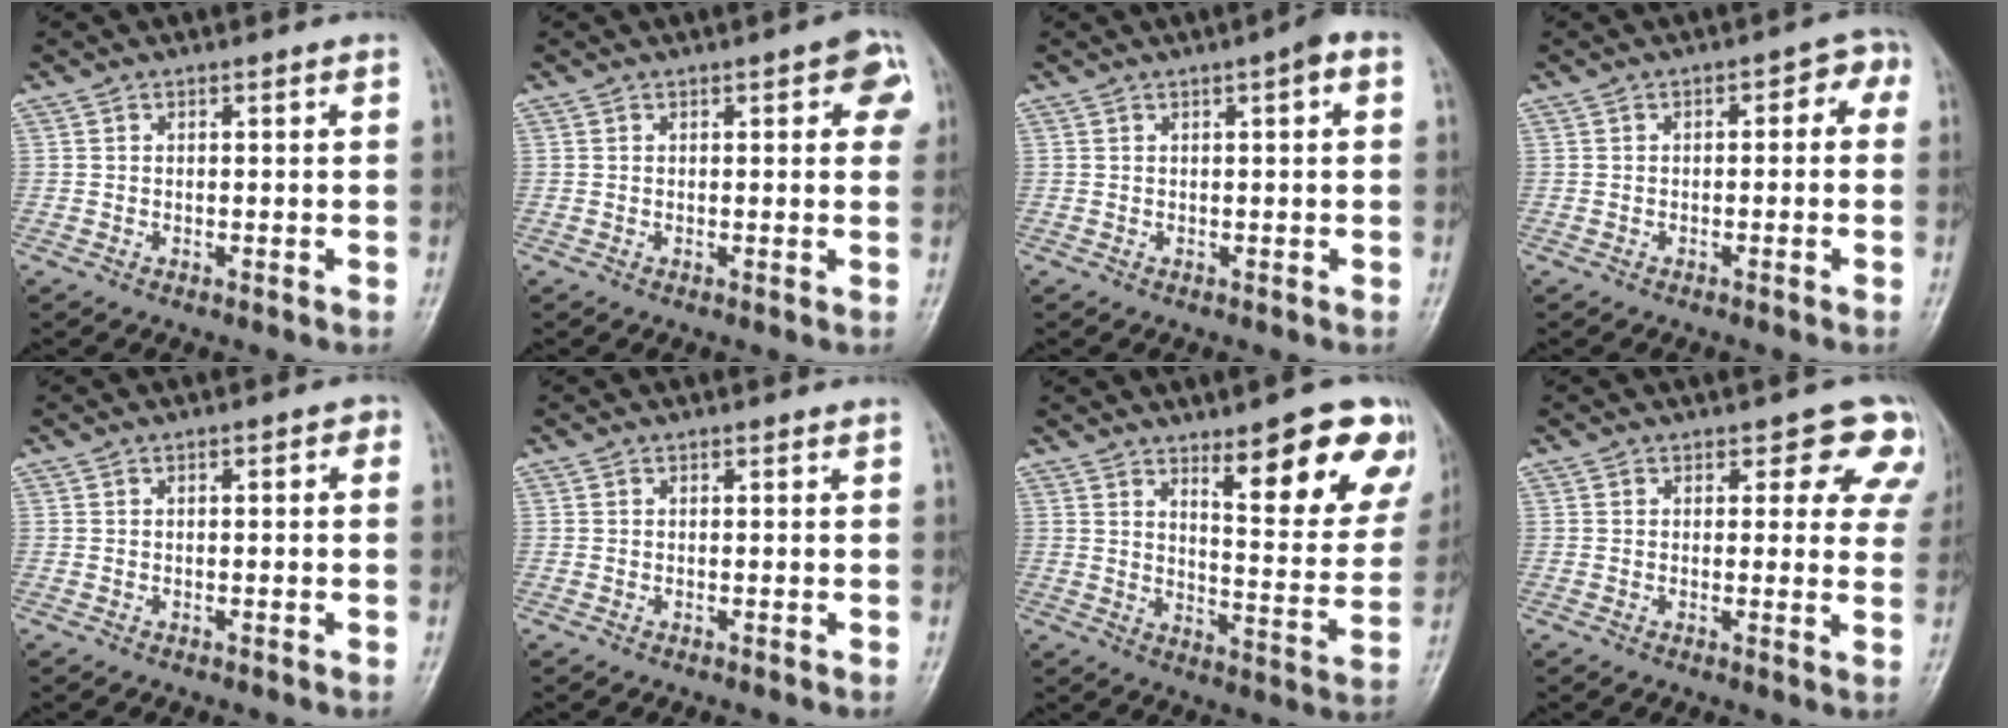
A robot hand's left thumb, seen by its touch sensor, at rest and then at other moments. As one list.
[{"total": 5.3, "force": [1.7, 2.0, 4.7], "torque": [-0.035, 0.001, 0.011]}, {"total": 3.1, "force": [1.0, 0.6, 2.9], "torque": [-0.041, 0.007, 0.009]}, {"total": 4.3, "force": [0.0, 2.3, 3.6], "torque": [-0.026, 0.026, -0.009]}, {"total": 2.0, "force": [0.2, 0.9, 1.8], "torque": [-0.017, 0.008, -0.005]}, {"total": 0.0}, {"total": 17.1, "force": [9.3, 4.9, 13.4], "torque": [-0.126, -0.055, 0.128]}, {"total": 7.6, "force": [4.1, 4.3, 4.8], "torque": [-0.007, -0.015, 0.029]}]